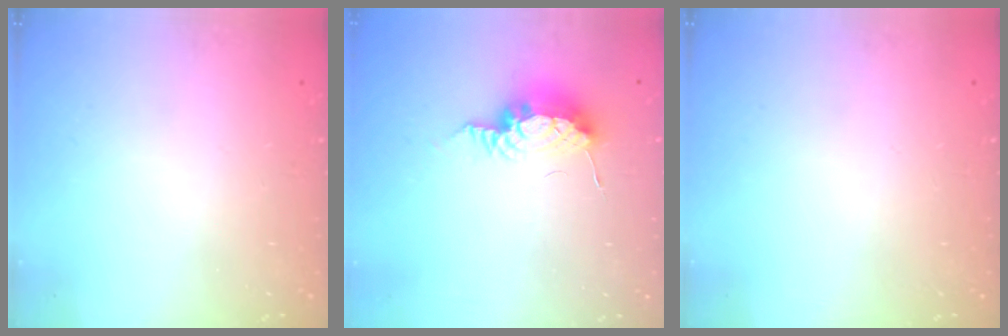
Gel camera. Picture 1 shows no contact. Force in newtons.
{"total": 12.1, "press": 10.0, "slide": 6.8}
{"total": 0.0}